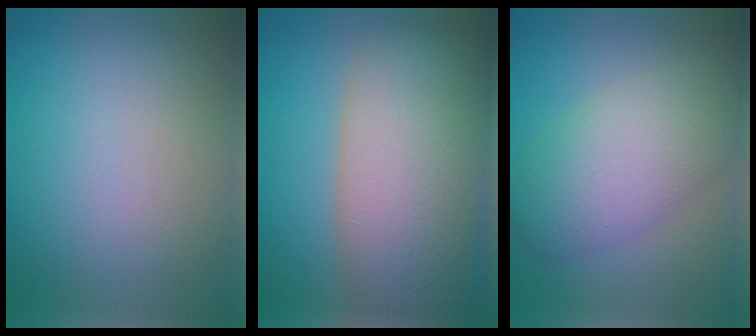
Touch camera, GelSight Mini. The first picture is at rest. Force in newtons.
{"total": 12.2, "press": 12.1, "slide": 0.7}
{"total": 6.5, "press": 6.4, "slide": 0.6}